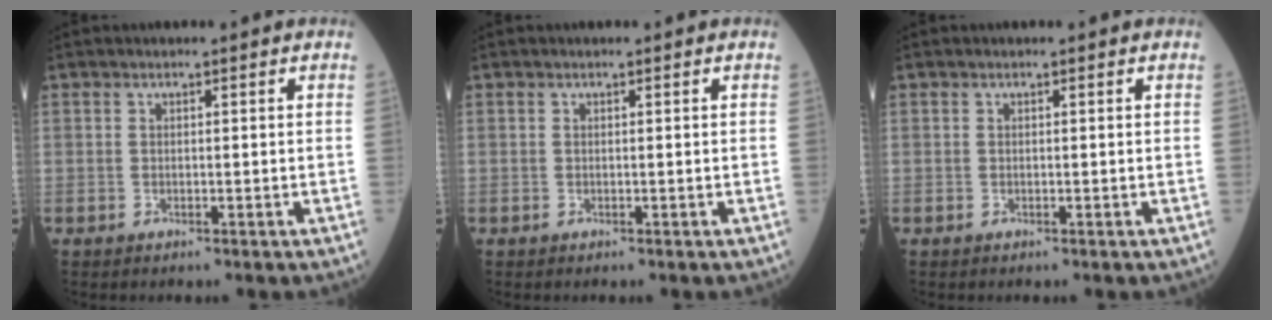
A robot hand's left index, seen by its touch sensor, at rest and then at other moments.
{"total": 0.0}
{"total": 0.0}